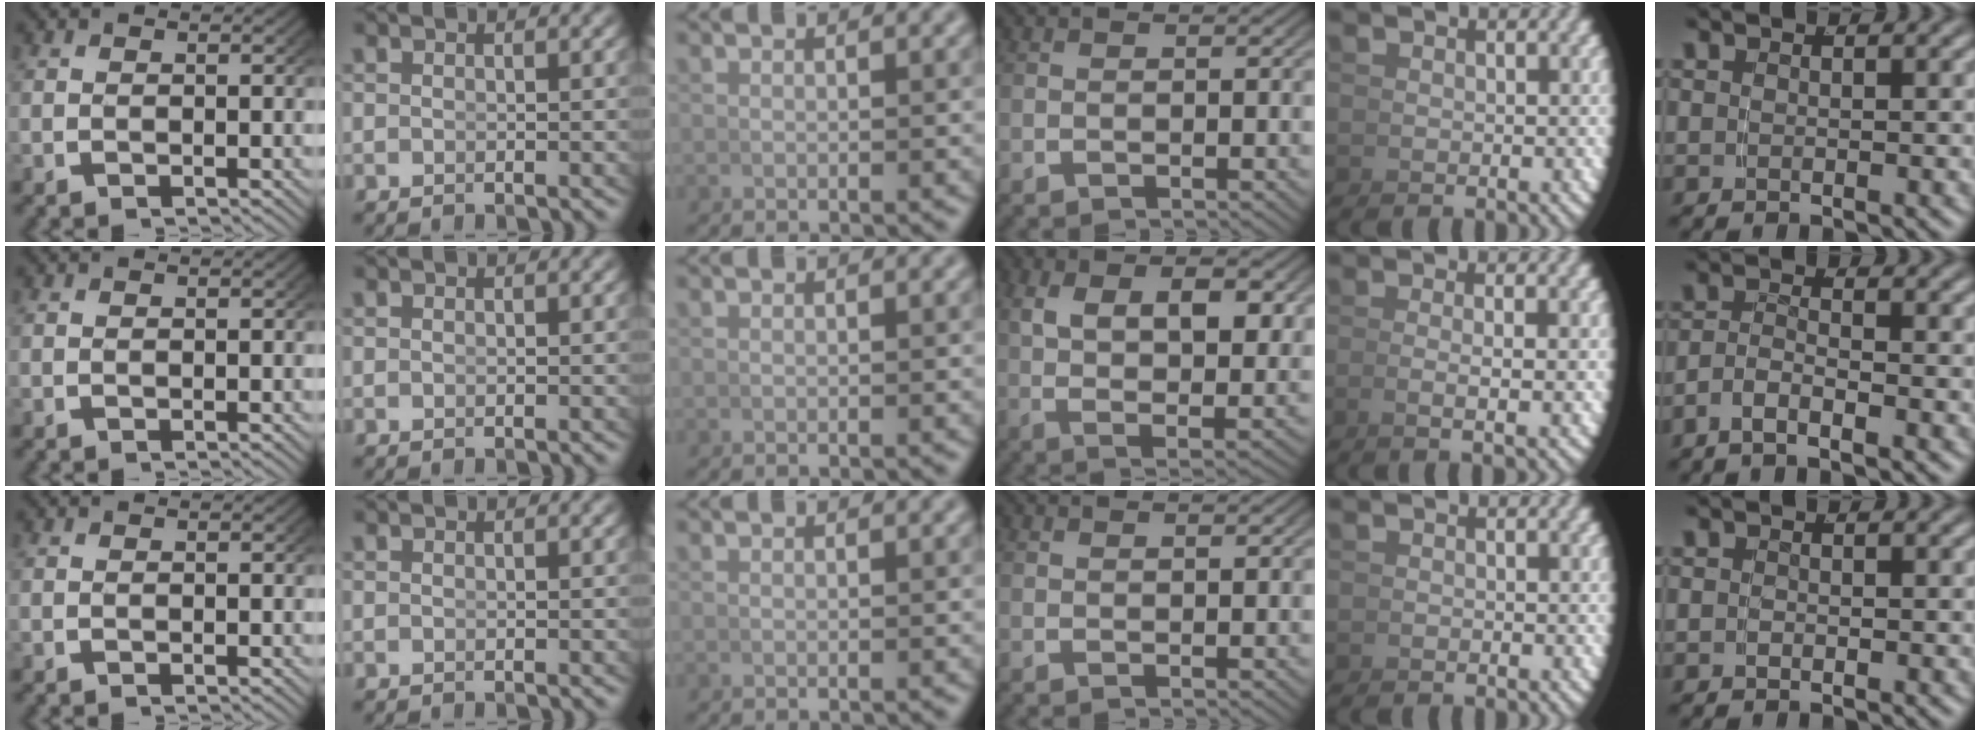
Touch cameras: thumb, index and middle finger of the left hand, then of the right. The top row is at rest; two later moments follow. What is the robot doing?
{"motion": "lift_and_place", "object": "hoodie"}